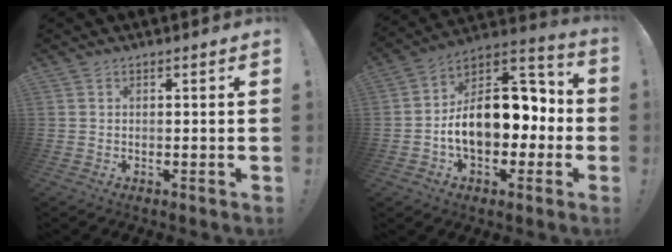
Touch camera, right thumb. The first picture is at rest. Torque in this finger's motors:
{"motor_torque": [2.52, 2.49, 1.01, -0.86, 0.48]}